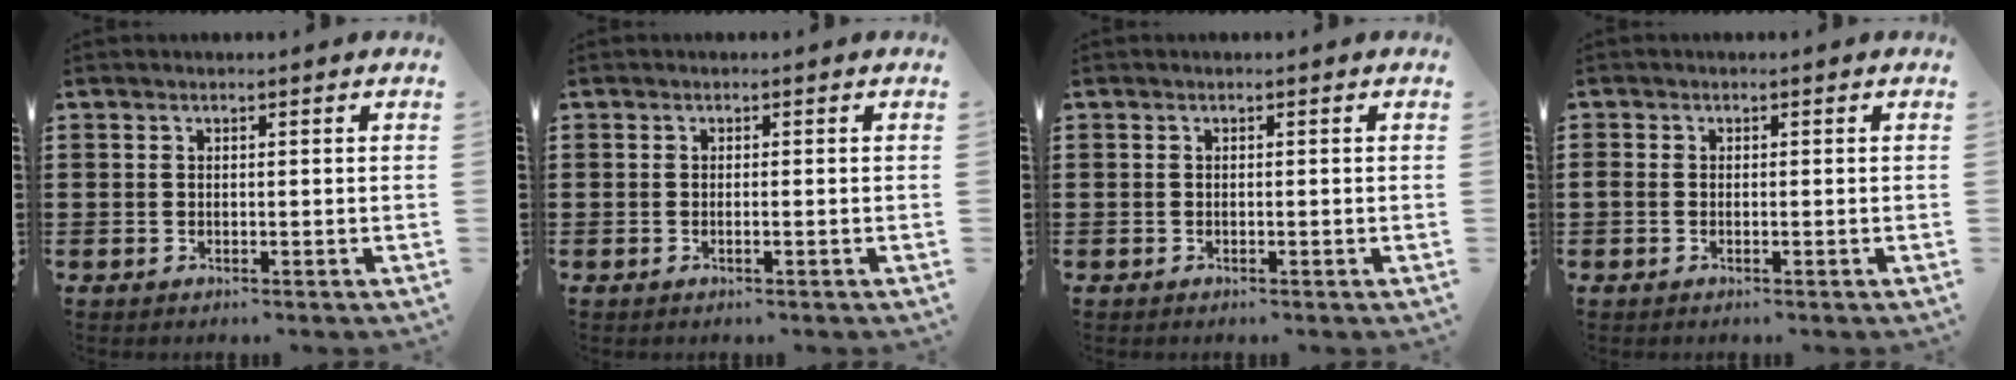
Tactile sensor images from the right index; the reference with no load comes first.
{"total": 0.5, "force": [-0.3, 0.0, 0.4], "torque": [-0.008, -0.002, -0.005]}
{"total": 0.0}
{"total": 0.6, "force": [-0.4, 0.3, 0.3], "torque": [-0.009, -0.003, -0.006]}